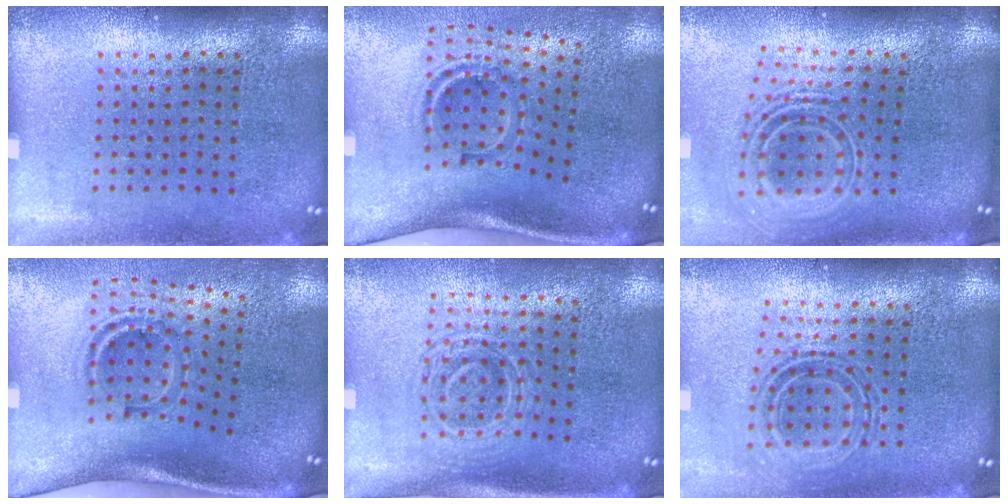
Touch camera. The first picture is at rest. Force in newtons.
{"total": 1.9, "press": 1.2, "slide": 1.5}
{"total": 2.5, "press": 1.7, "slide": 1.8}
{"total": 1.7, "press": 1.1, "slide": 1.3}
{"total": 1.6, "press": 1.3, "slide": 0.9}
{"total": 0.7, "press": 0.6, "slide": 0.3}